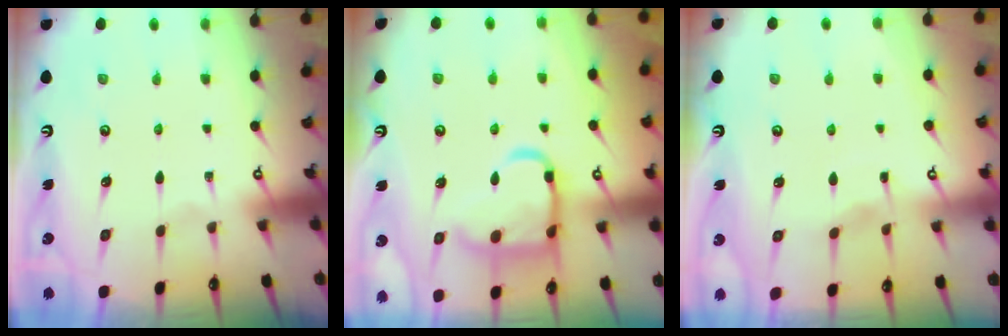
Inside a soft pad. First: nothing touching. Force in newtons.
{"total": 16.5, "press": 16.5, "slide": 1.3}
{"total": 2.7, "press": 2.6, "slide": 0.4}